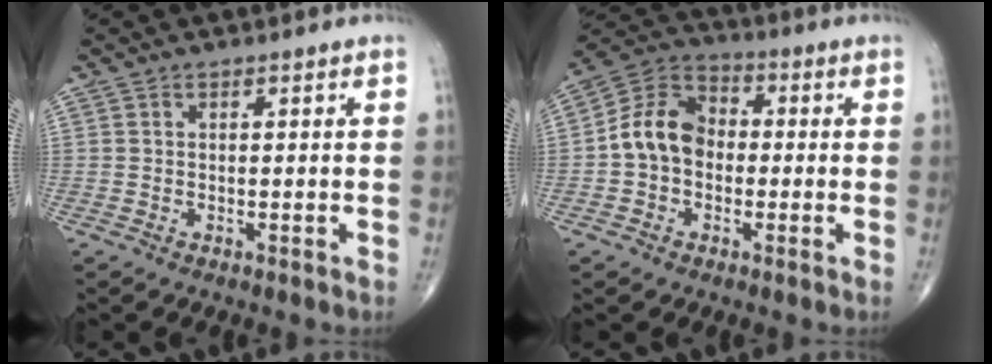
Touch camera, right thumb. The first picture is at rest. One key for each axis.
{"total": 10.4, "fx": -1.0, "fy": 8.1, "fz": 6.4, "tx": -0.100, "ty": 0.037, "tz": -0.034}